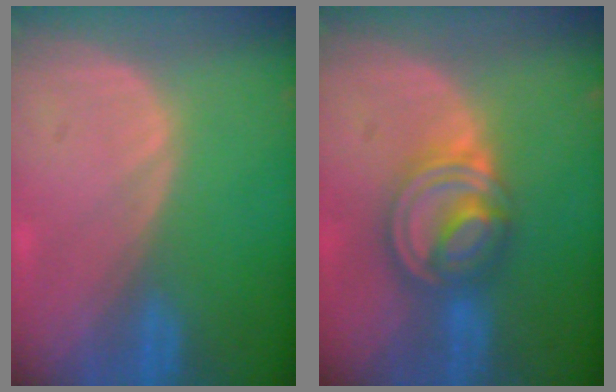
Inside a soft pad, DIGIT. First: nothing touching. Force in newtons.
{"total": 8.1, "press": 6.8, "slide": 4.3}